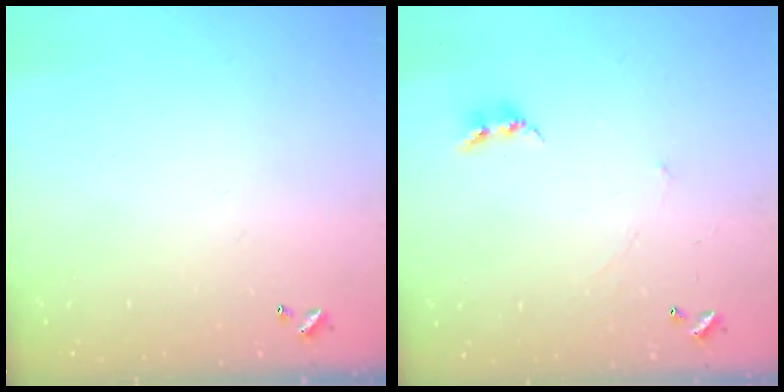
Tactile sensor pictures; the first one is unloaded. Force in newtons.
{"total": 2.7, "press": 2.7, "slide": 0.3}